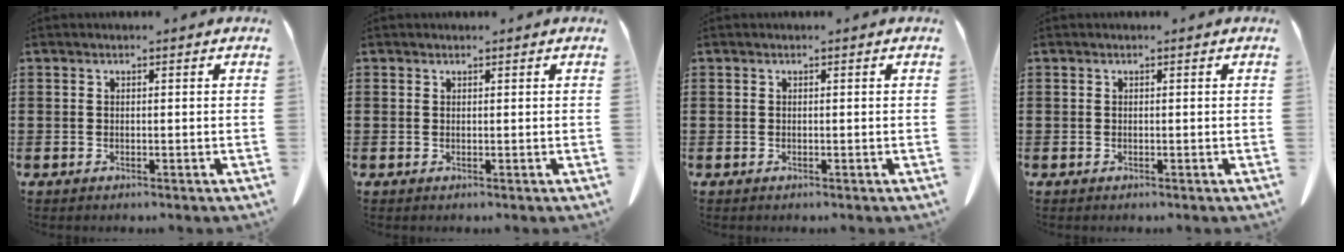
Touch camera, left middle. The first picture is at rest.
{"total": 0.5, "force": [0.5, 0.3, 0.0], "torque": [-0.002, 0.000, 0.010]}
{"total": 0.0}
{"total": 0.0}